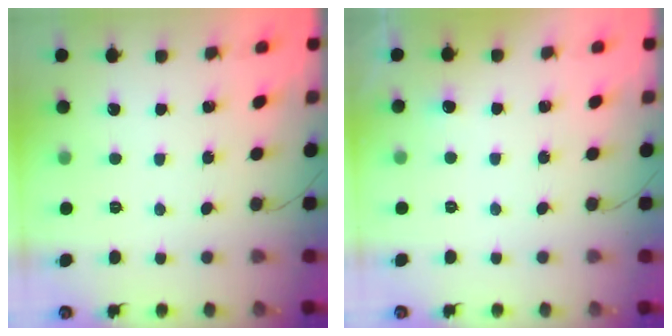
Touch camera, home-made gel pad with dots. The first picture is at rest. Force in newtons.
{"total": 11.3, "press": 2.9, "slide": 10.9}